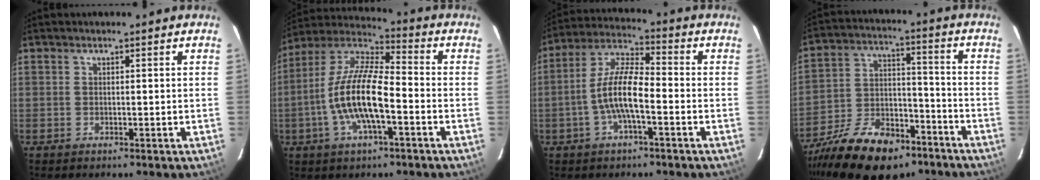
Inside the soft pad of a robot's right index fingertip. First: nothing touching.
{"total": 14.9, "force": [-4.2, 4.5, 13.6], "torque": [-0.272, 0.001, -0.085]}
{"total": 10.0, "force": [-2.9, 2.7, 9.2], "torque": [-0.195, 0.011, -0.058]}
{"total": 21.2, "force": [-14.6, 10.6, 11.2], "torque": [-0.233, -0.002, -0.235]}